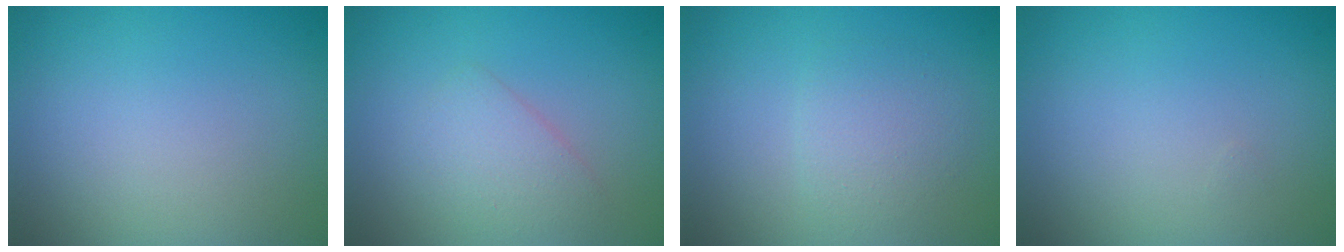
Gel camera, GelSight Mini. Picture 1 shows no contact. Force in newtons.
{"total": 2.2, "press": 2.2, "slide": 0.1}
{"total": 2.3, "press": 2.3, "slide": 0.1}
{"total": 0.0}